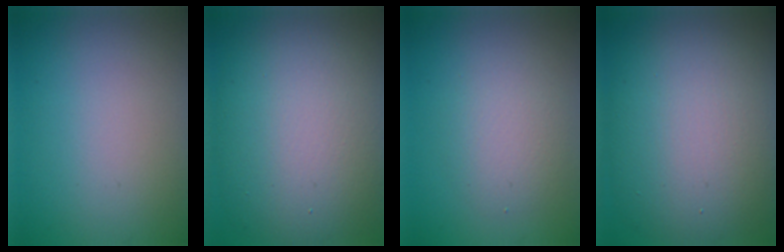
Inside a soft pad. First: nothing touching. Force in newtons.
{"total": 13.2, "press": 13.2, "slide": 0.2}
{"total": 2.6, "press": 2.6, "slide": 0.2}
{"total": 12.4, "press": 12.4, "slide": 0.8}